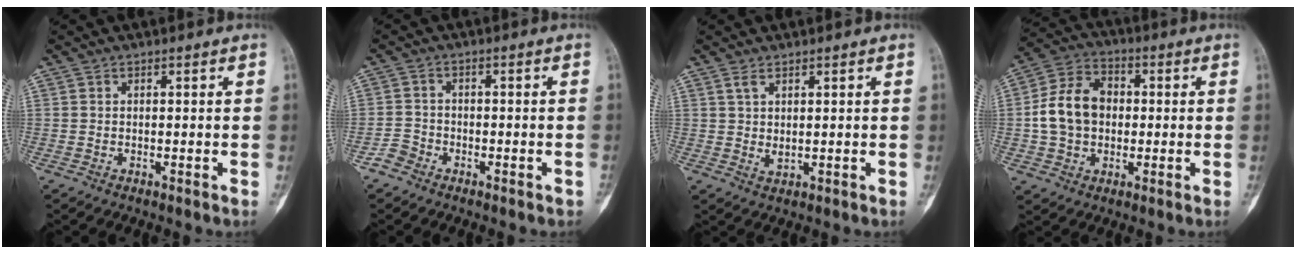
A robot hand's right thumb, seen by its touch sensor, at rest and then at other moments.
{"total": 2.9, "force": [-2.0, 1.9, 0.5], "torque": [-0.003, 0.016, -0.044]}
{"total": 2.5, "force": [1.1, 1.0, 2.0], "torque": [-0.045, -0.008, 0.029]}
{"total": 11.7, "force": [-0.1, 9.0, 7.5], "torque": [-0.123, 0.026, -0.008]}